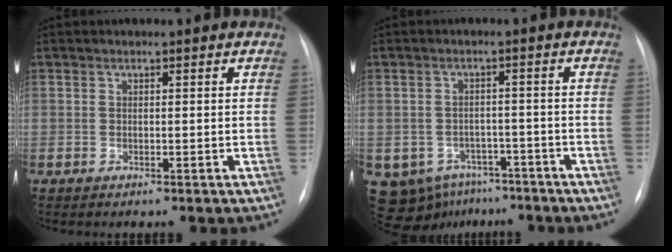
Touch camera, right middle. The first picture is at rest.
{"total": 10.5, "force": [-6.9, 7.4, 2.9], "torque": [-0.063, 0.012, -0.085]}